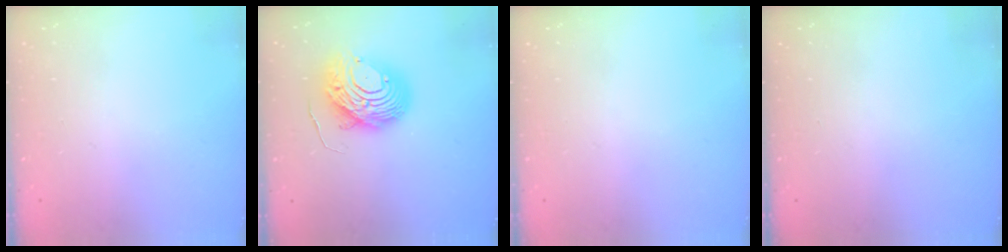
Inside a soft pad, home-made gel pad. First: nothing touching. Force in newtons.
{"total": 12.2, "press": 12.1, "slide": 1.4}
{"total": 0.0}
{"total": 0.0}